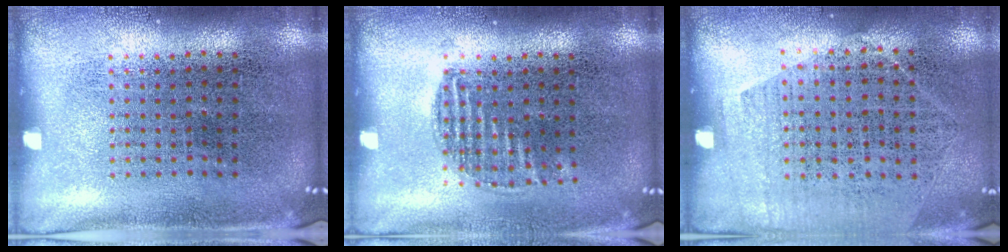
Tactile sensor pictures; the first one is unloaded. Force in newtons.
{"total": 0.9, "press": 0.8, "slide": 0.3}
{"total": 1.3, "press": 1.0, "slide": 0.7}